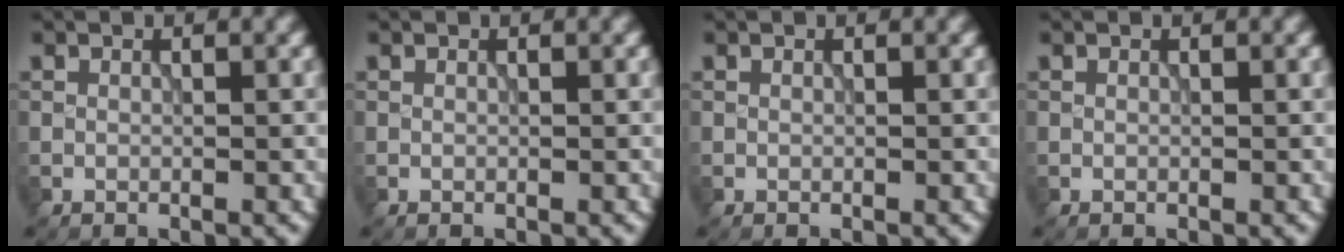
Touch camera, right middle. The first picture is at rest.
{"total": 0.0}
{"total": 0.0}
{"total": 0.0}